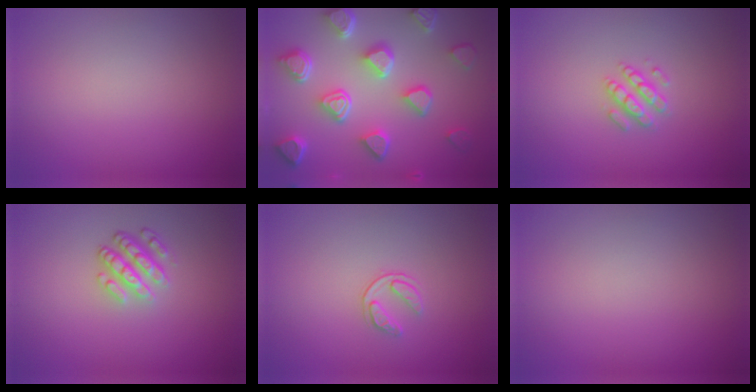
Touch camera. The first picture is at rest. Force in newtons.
{"total": 7.6, "press": 5.9, "slide": 4.9}
{"total": 2.5, "press": 2.4, "slide": 0.5}
{"total": 3.5, "press": 2.6, "slide": 2.4}
{"total": 1.6, "press": 1.0, "slide": 1.2}
{"total": 0.0}